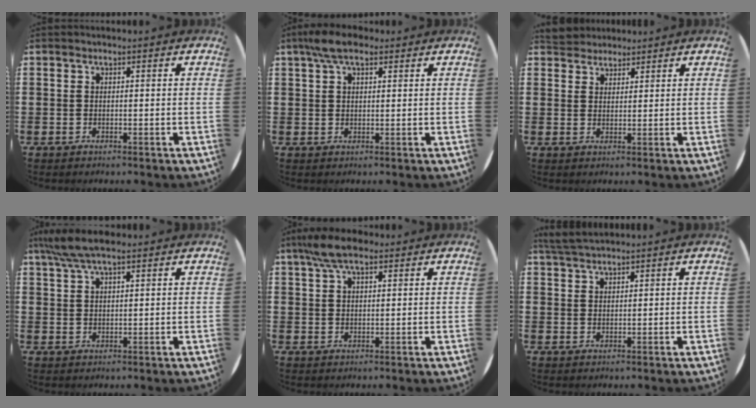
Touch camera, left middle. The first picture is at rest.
{"total": 4.6, "force": [3.0, 1.8, 3.0], "torque": [-0.057, 0.005, 0.053]}
{"total": 2.8, "force": [2.7, 0.9, -0.4], "torque": [0.000, 0.000, 0.053]}
{"total": 5.1, "force": [3.9, 1.0, 3.1], "torque": [-0.070, 0.001, 0.070]}
{"total": 5.4, "force": [3.7, 2.0, 3.3], "torque": [-0.075, 0.006, 0.068]}
{"total": 2.8, "force": [2.6, 0.2, 1.0], "torque": [-0.025, 0.001, 0.050]}